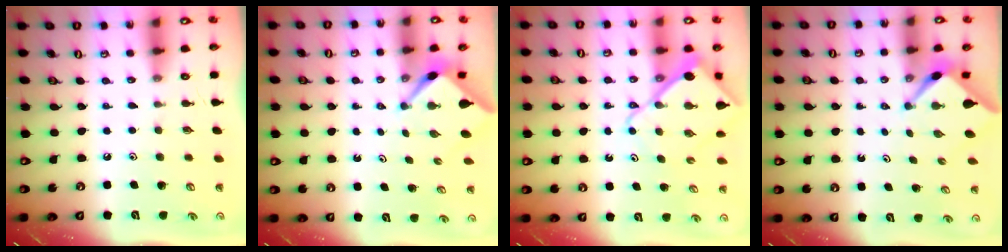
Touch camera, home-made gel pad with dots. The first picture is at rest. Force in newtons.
{"total": 2.5, "press": 2.5, "slide": 0.3}
{"total": 11.5, "press": 11.4, "slide": 1.2}
{"total": 2.5, "press": 2.5, "slide": 0.3}